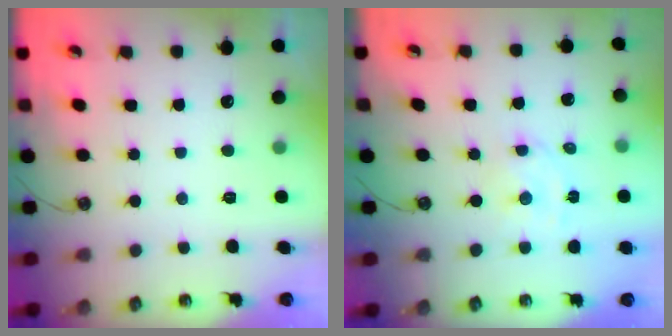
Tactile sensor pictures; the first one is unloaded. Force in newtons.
{"total": 3.0, "press": 3.0, "slide": 0.3}